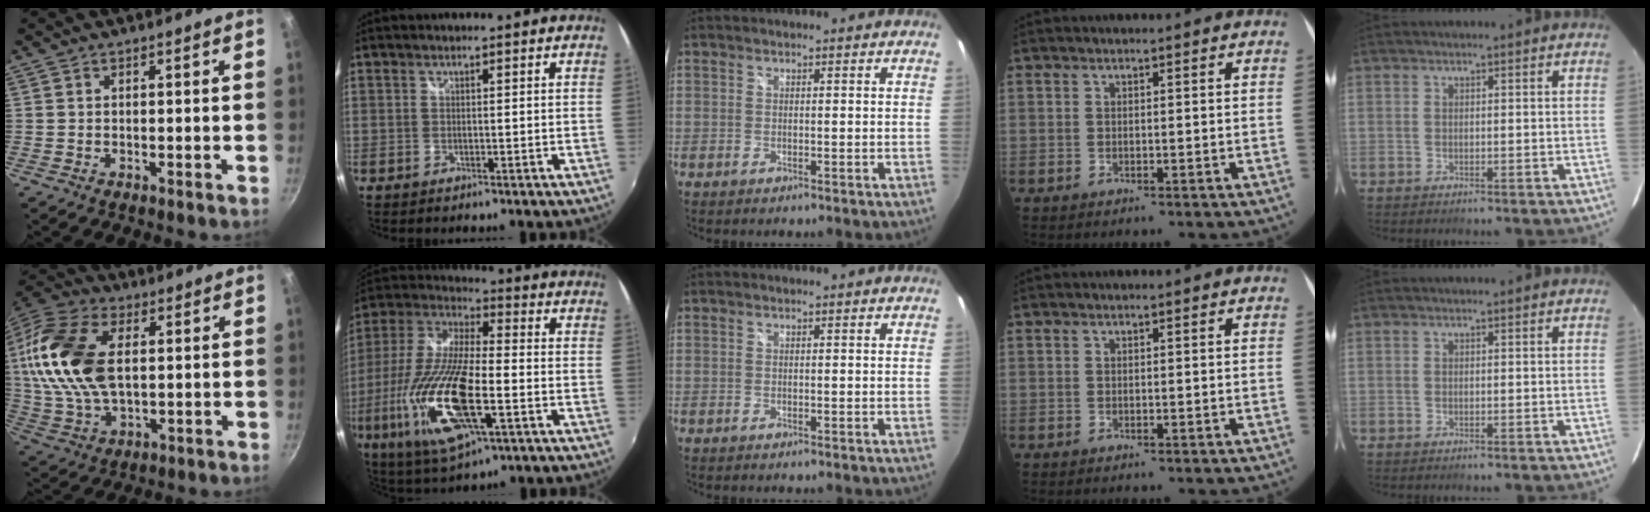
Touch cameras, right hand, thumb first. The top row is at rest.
{"thumb": {"total": 20.3, "force": [3.3, 12.0, 16.1], "torque": [-0.312, 0.005, 0.059]}, "index": {"total": 22.2, "force": [-6.7, 6.6, 20.1], "torque": [-0.414, -0.038, -0.127]}}